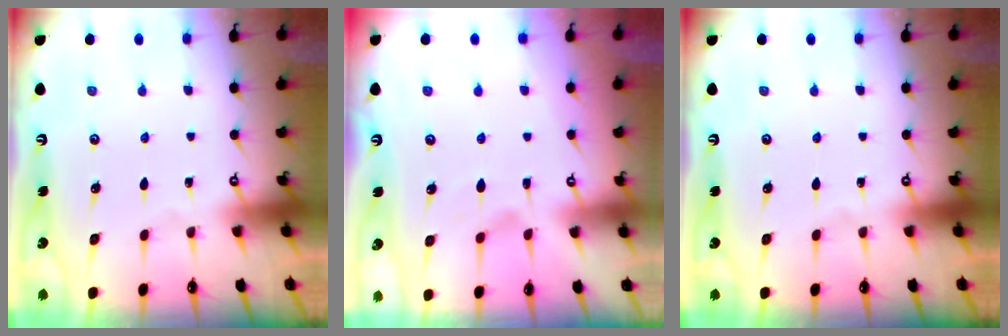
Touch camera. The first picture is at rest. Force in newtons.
{"total": 2.2, "press": 1.9, "slide": 1.1}
{"total": 0.0}